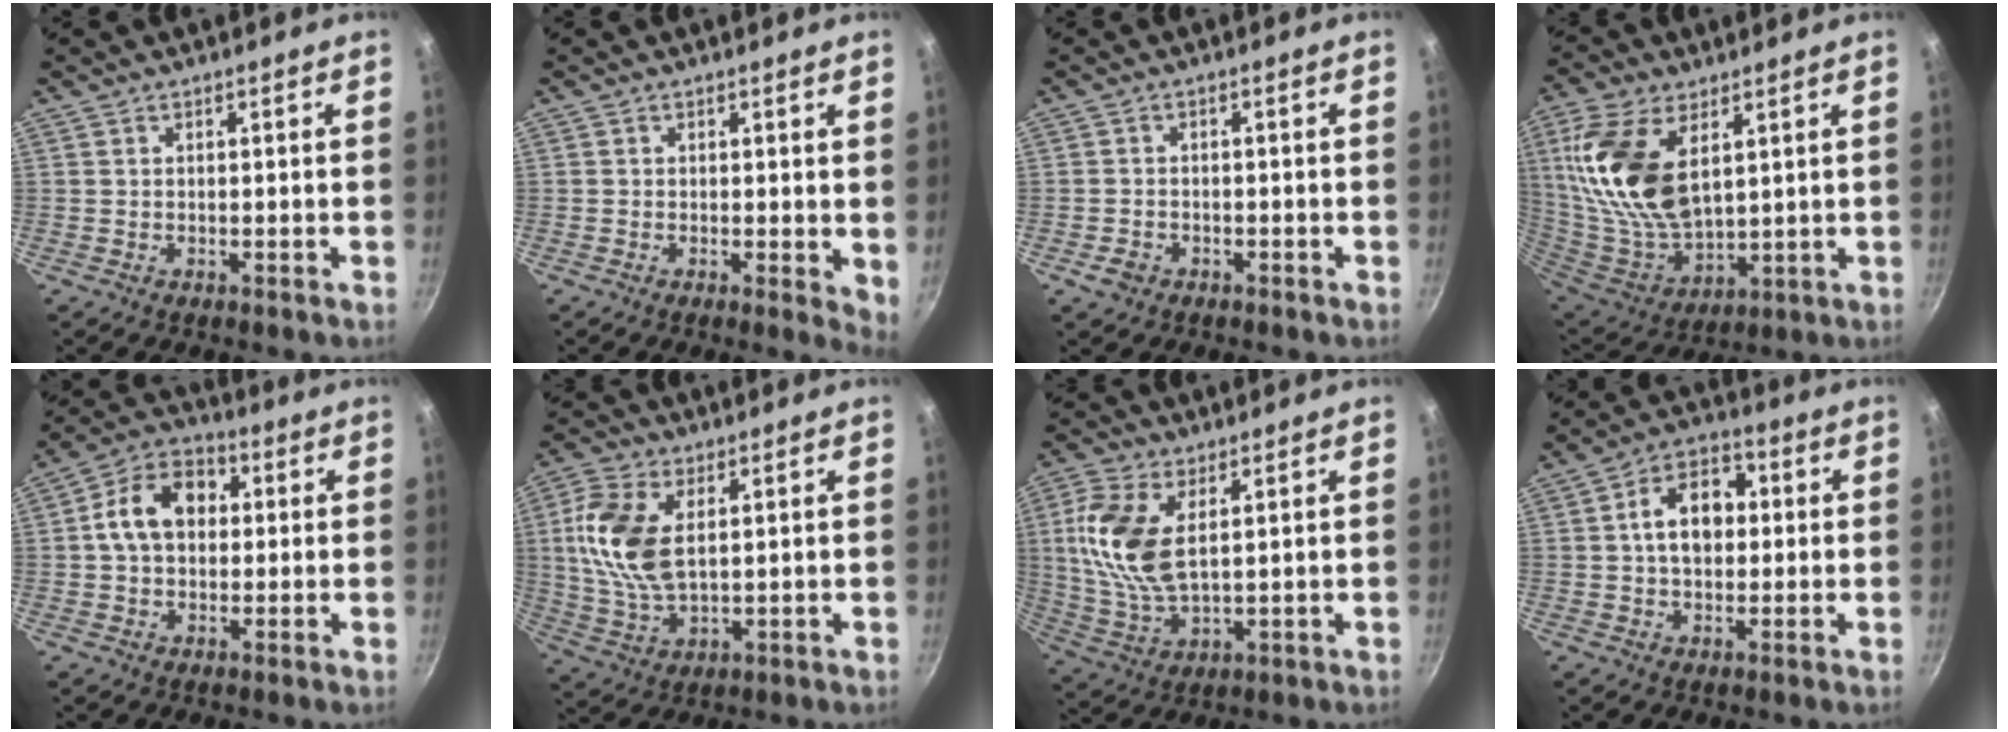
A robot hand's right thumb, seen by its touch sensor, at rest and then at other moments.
{"total": 3.2, "force": [0.3, 1.4, 2.8], "torque": [-0.031, -0.008, 0.001]}
{"total": 2.6, "force": [-1.5, 1.9, 1.1], "torque": [-0.020, 0.017, -0.023]}
{"total": 19.2, "force": [5.9, 10.6, 14.9], "torque": [-0.293, -0.029, 0.126]}
{"total": 11.7, "force": [1.4, 8.7, 7.8], "torque": [-0.101, 0.028, 0.005]}
{"total": 13.0, "force": [2.7, 7.2, 10.5], "torque": [-0.210, -0.006, 0.054]}
{"total": 13.2, "force": [3.2, 6.8, 10.8], "torque": [-0.223, -0.007, 0.068]}
{"total": 10.6, "force": [1.0, 7.4, 7.5], "torque": [-0.086, 0.024, 0.003]}